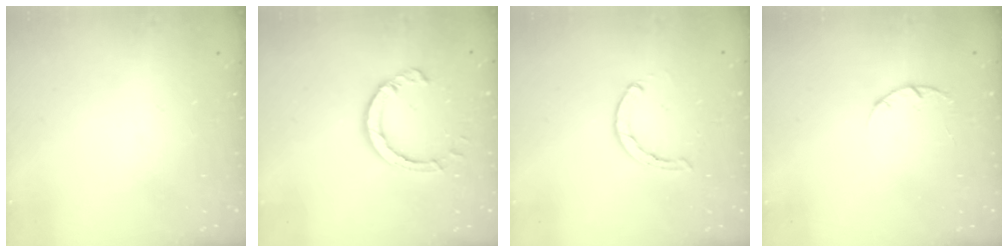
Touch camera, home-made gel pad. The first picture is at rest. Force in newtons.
{"total": 5.5, "press": 5.5, "slide": 0.2}
{"total": 1.5, "press": 1.5, "slide": 0.2}
{"total": 2.0, "press": 1.9, "slide": 0.4}